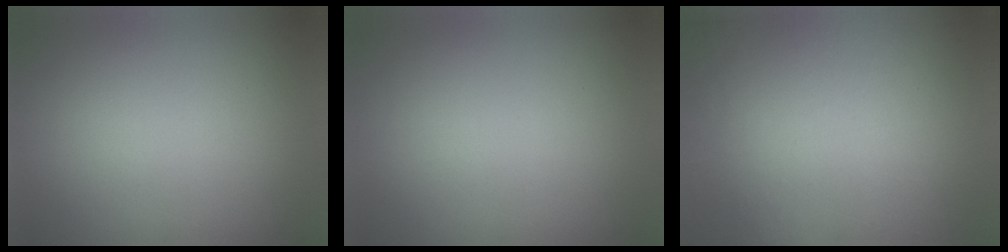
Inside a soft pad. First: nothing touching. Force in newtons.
{"total": 0.0}
{"total": 7.3}